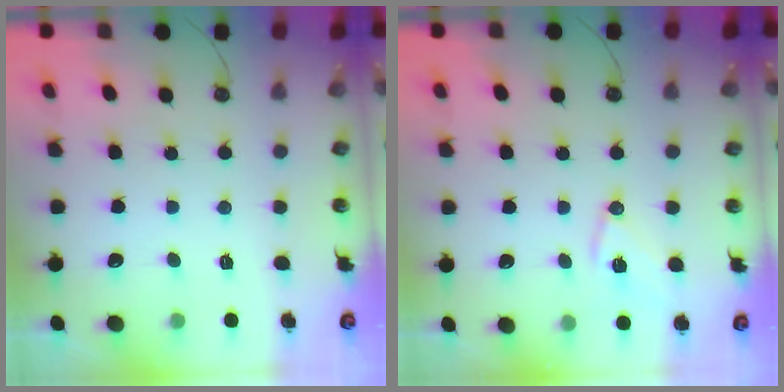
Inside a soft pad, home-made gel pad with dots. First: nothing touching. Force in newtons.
{"total": 10.5, "press": 10.4, "slide": 1.2}